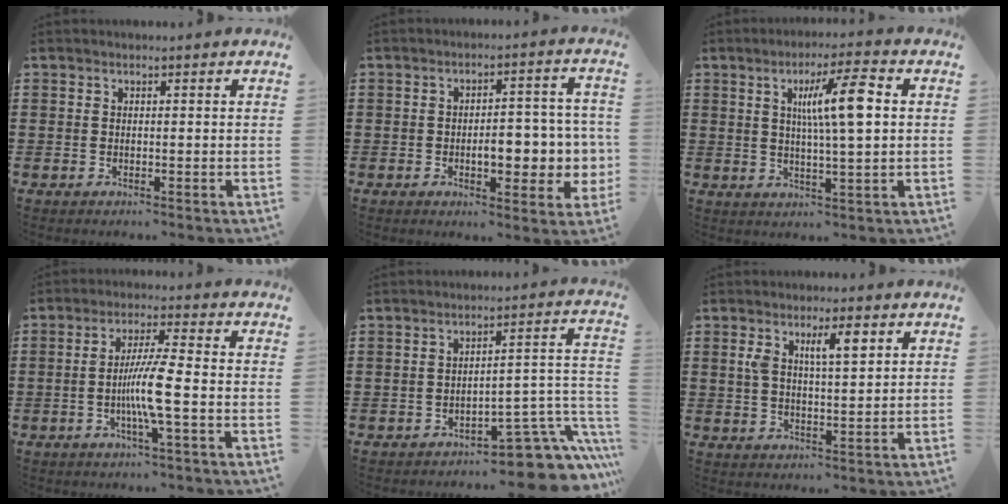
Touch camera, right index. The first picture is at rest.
{"total": 7.6, "force": [-1.3, 3.8, 6.4], "torque": [-0.080, -0.001, -0.029]}
{"total": 8.8, "force": [2.0, 1.1, 8.5], "torque": [-0.164, 0.005, 0.028]}
{"total": 7.0, "force": [-1.9, 0.0, 6.7], "torque": [-0.137, -0.013, -0.043]}
{"total": 8.5, "force": [-5.8, 2.5, 5.7], "torque": [-0.068, 0.004, -0.105]}
{"total": 5.5, "force": [2.2, 1.7, 4.7], "torque": [-0.093, 0.005, 0.034]}